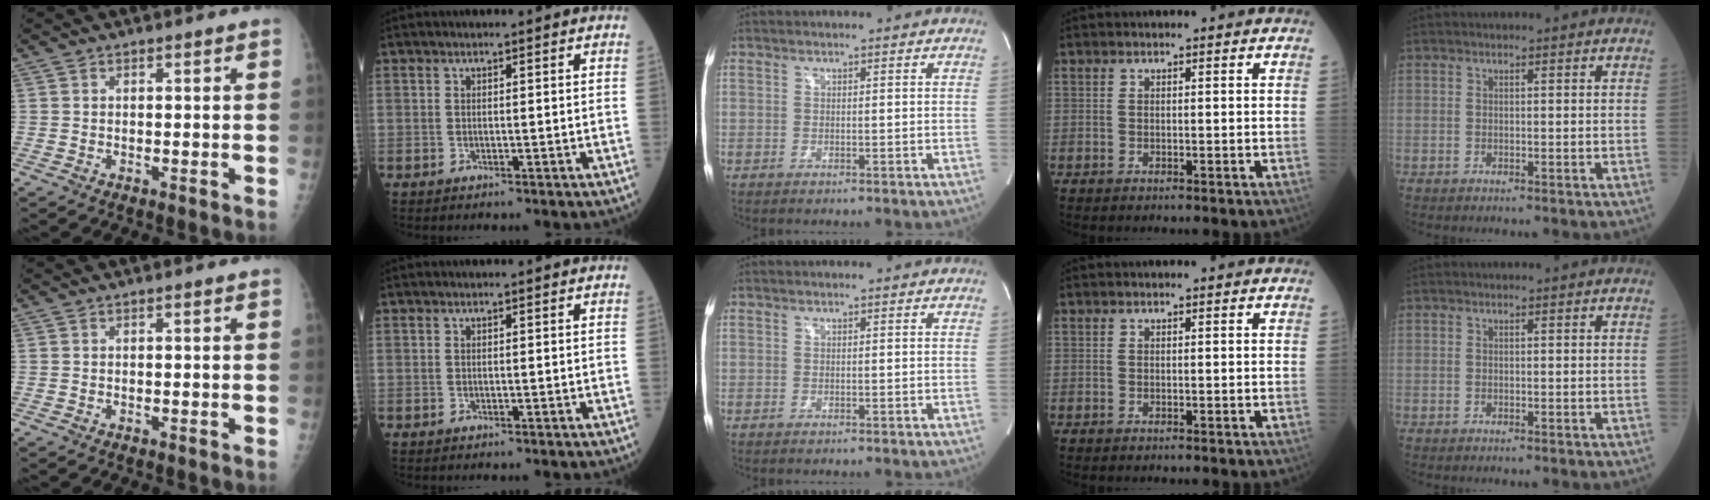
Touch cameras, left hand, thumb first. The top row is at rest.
{}